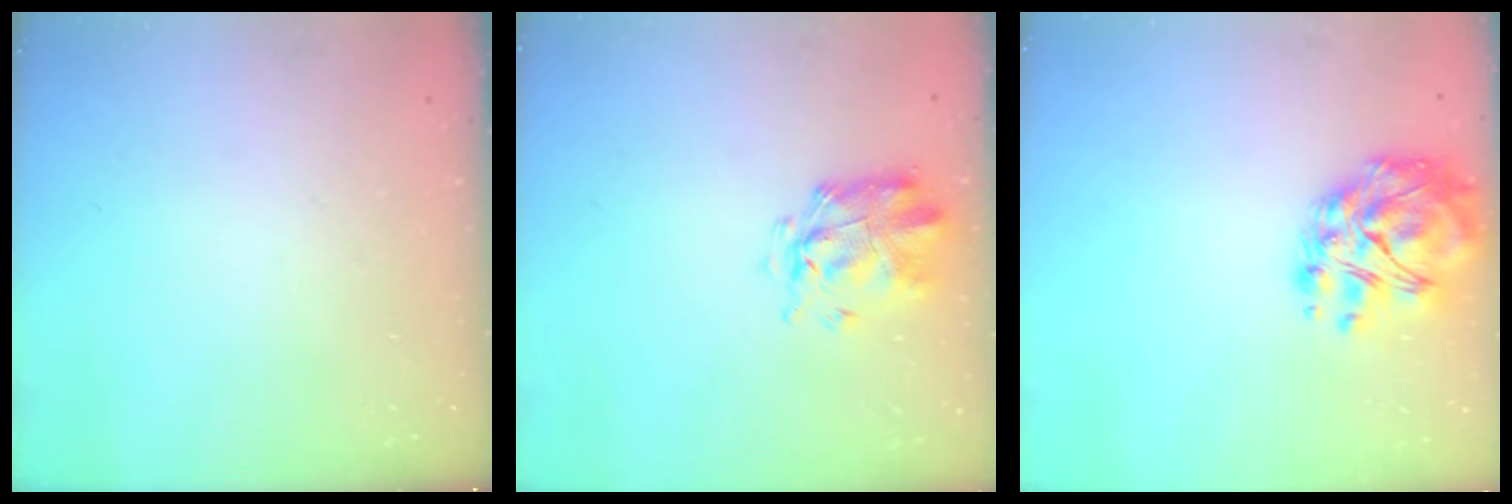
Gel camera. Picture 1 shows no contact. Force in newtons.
{"total": 3.0, "press": 2.8, "slide": 1.0}
{"total": 11.8, "press": 11.3, "slide": 3.3}